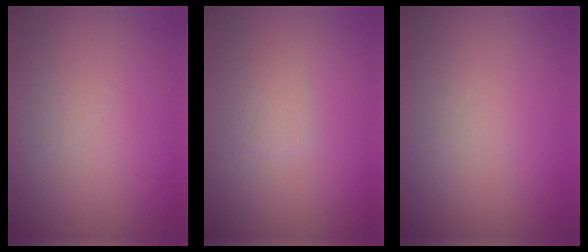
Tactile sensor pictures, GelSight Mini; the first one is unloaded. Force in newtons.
{"total": 1.1, "press": 1.1, "slide": 0.1}
{"total": 0.0}